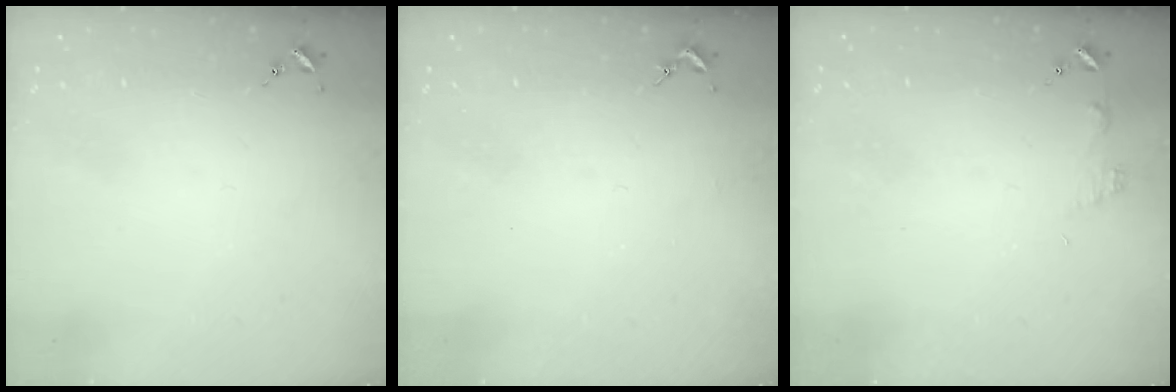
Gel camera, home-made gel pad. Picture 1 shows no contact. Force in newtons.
{"total": 1.3, "press": 1.3, "slide": 0.1}
{"total": 4.0, "press": 4.0, "slide": 0.4}